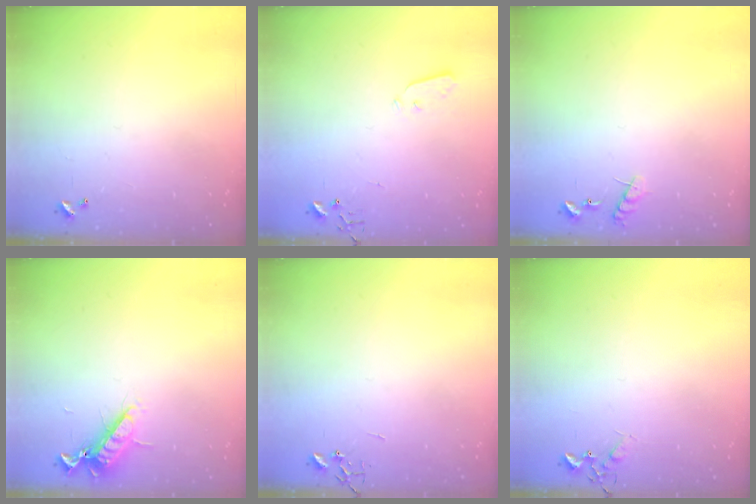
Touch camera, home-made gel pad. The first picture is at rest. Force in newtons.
{"total": 3.8, "press": 3.8, "slide": 0.1}
{"total": 6.7, "press": 6.7, "slide": 0.4}
{"total": 11.1, "press": 11.1, "slide": 1.3}
{"total": 0.0}
{"total": 6.1, "press": 6.0, "slide": 0.8}